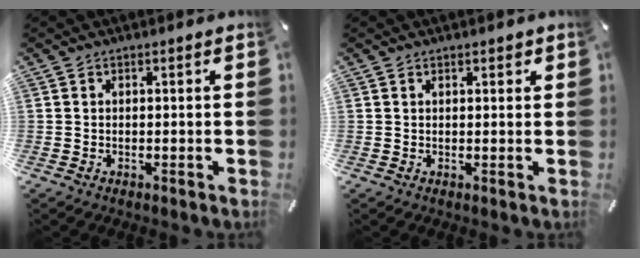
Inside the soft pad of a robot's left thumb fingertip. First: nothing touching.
{"total": 1.1, "force": [0.6, 0.7, 0.5], "torque": [-0.003, 0.000, 0.009]}